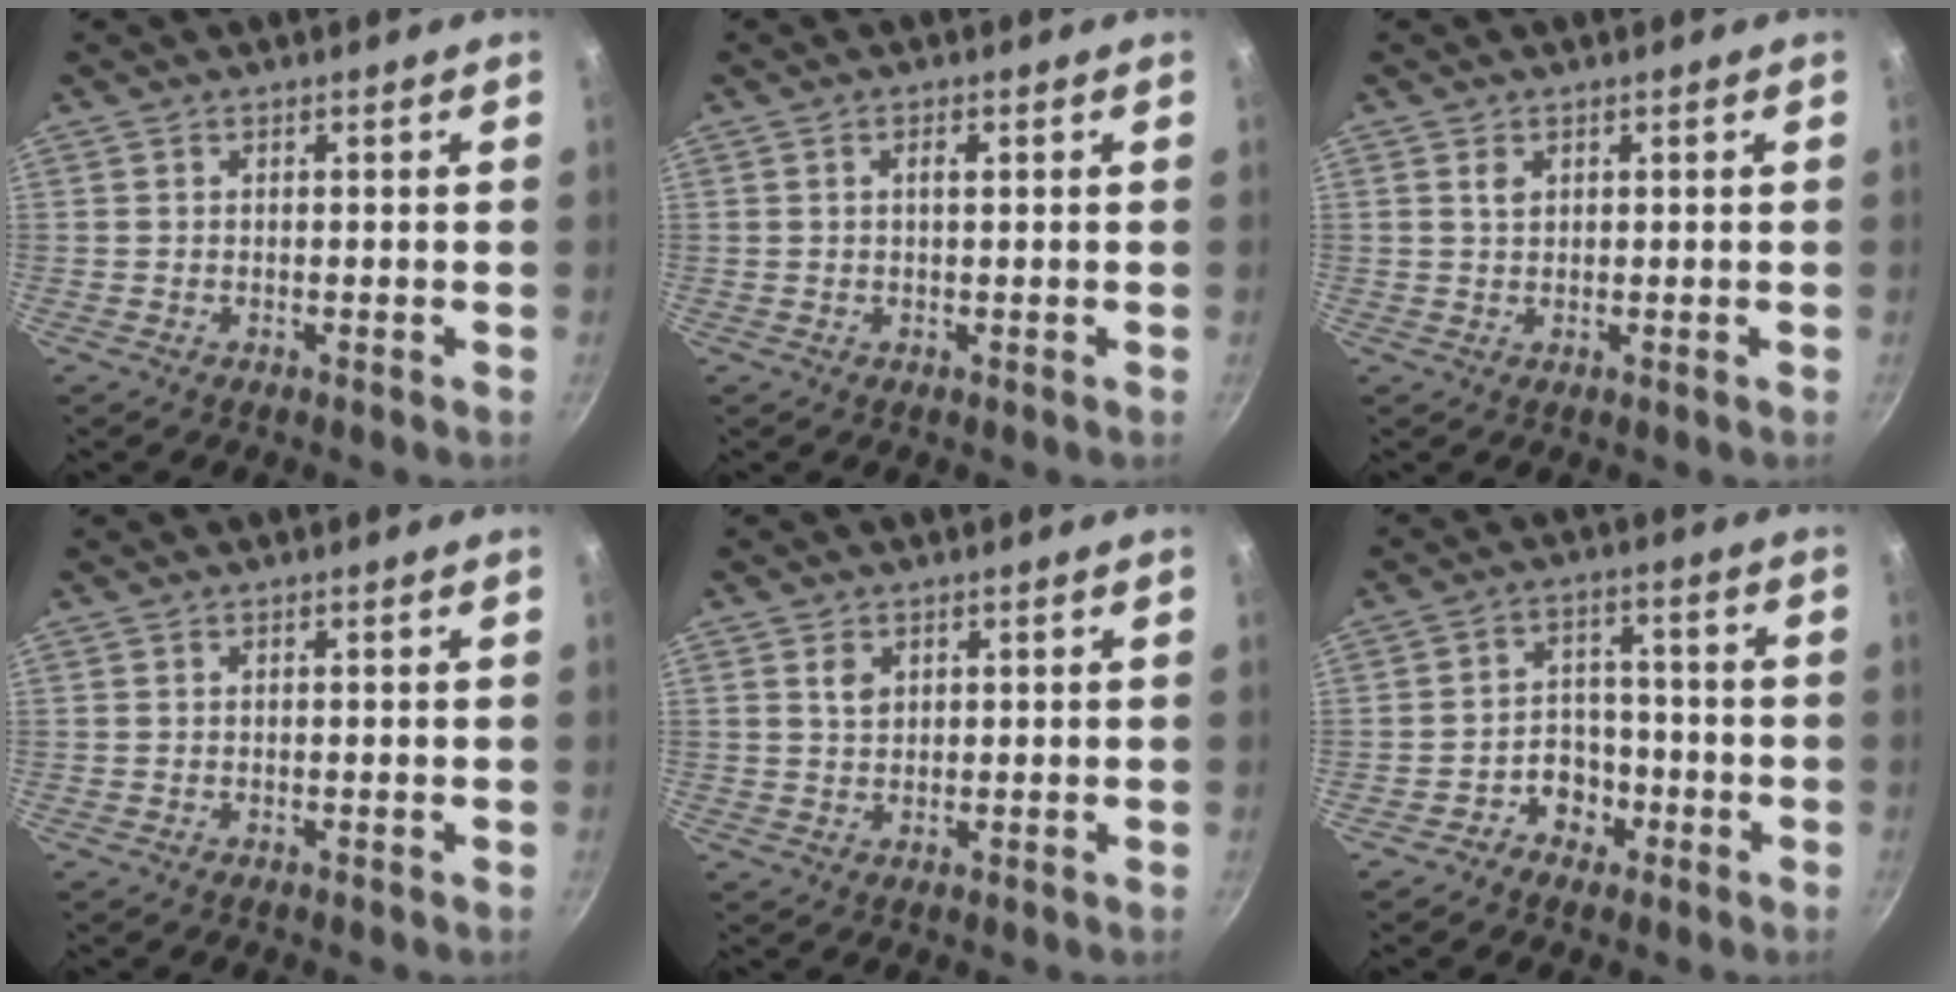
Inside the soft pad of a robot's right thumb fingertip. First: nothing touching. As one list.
[{"total": 1.4, "force": [0.4, 0.3, 1.3], "torque": [-0.022, 0.002, 0.007]}, {"total": 1.5, "force": [0.7, 1.0, 1.0], "torque": [-0.016, -0.002, 0.014]}, {"total": 0.0}, {"total": 2.4, "force": [1.0, 1.8, 1.4], "torque": [-0.018, -0.003, 0.020]}, {"total": 6.2, "force": [-3.1, 5.0, 2.1], "torque": [0.004, 0.039, -0.047]}]